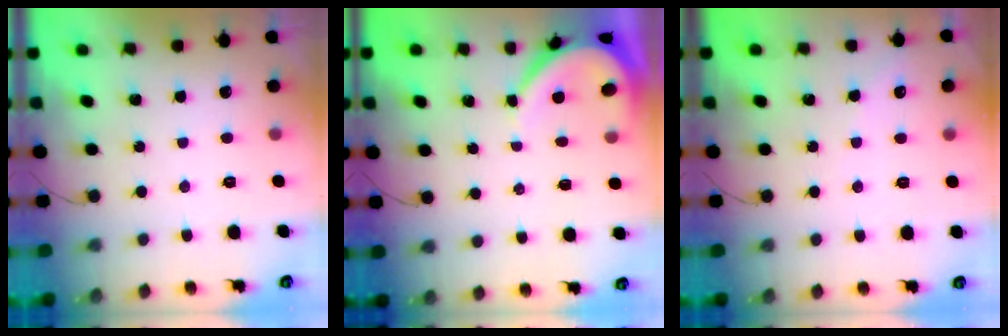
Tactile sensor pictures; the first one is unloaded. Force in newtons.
{"total": 5.7, "press": 5.7, "slide": 0.4}
{"total": 2.7, "press": 2.7, "slide": 0.5}